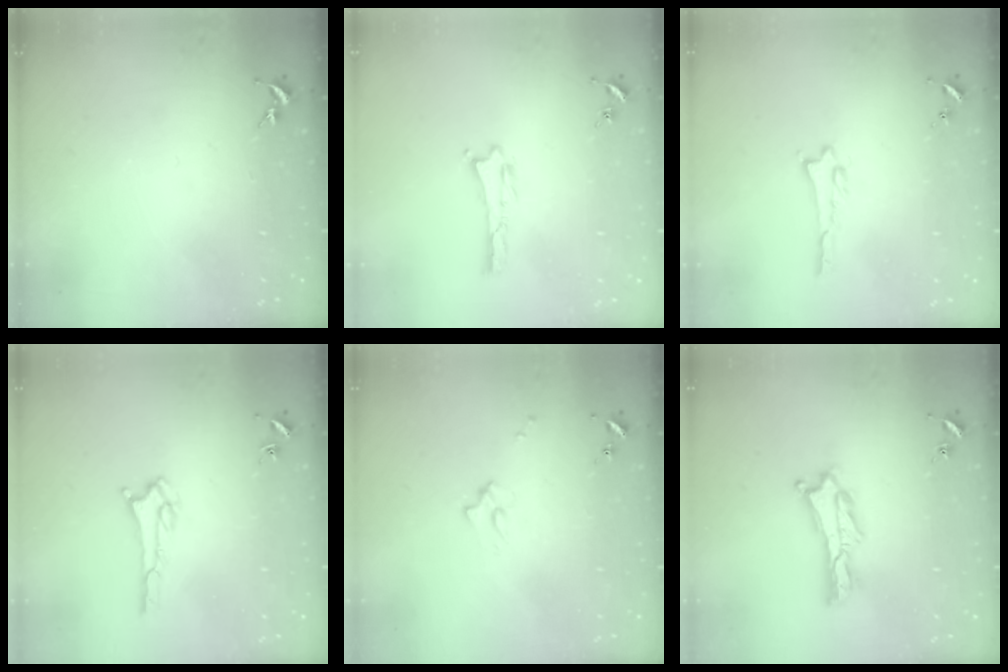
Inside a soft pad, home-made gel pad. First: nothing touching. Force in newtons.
{"total": 0.0}
{"total": 0.0}
{"total": 1.8, "press": 1.8, "slide": 0.2}
{"total": 1.7, "press": 1.6, "slide": 0.2}
{"total": 1.4, "press": 1.4, "slide": 0.3}